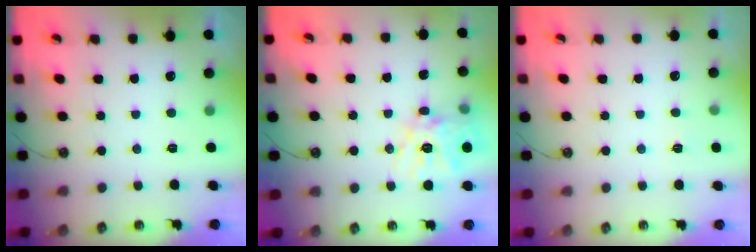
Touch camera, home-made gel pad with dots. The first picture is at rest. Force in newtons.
{"total": 15.4, "press": 15.2, "slide": 2.1}
{"total": 3.1, "press": 3.1, "slide": 0.4}